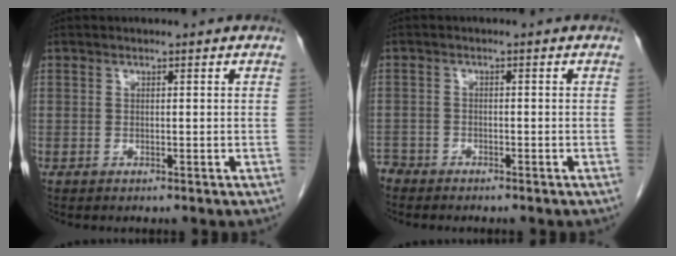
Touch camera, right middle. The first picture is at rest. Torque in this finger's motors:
{"motor_torque": [0.21, -0.46, 0.12, 0.00]}